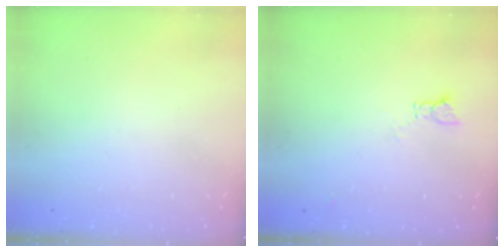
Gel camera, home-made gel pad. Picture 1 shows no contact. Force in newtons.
{"total": 2.2, "press": 2.2, "slide": 0.3}